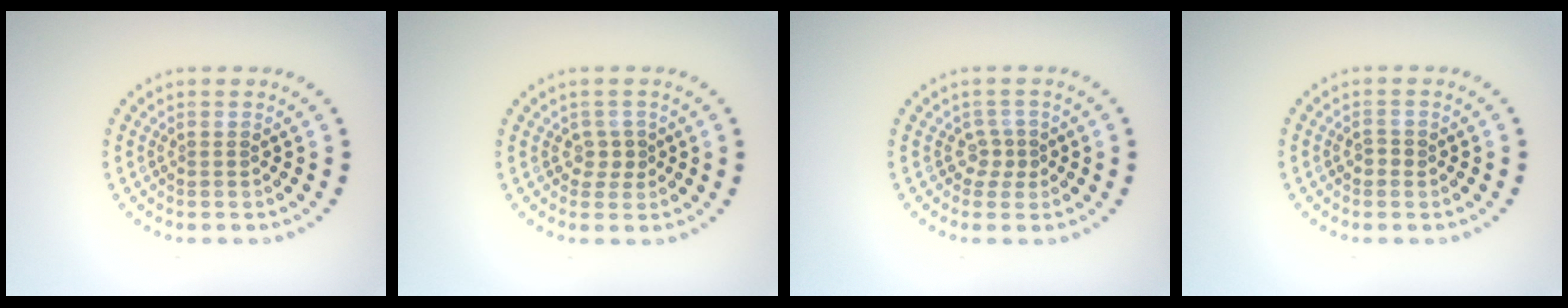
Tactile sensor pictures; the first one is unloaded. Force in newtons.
{"total": 1.5, "press": 1.2, "slide": 0.9}
{"total": 1.6, "press": 1.1, "slide": 1.3}
{"total": 1.1, "press": 1.0, "slide": 0.2}